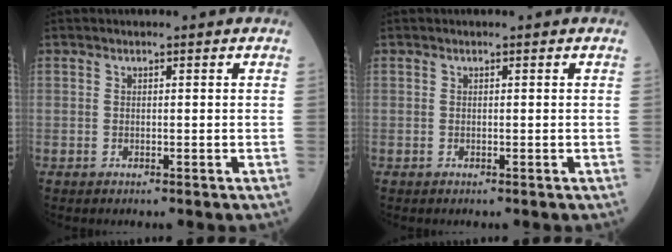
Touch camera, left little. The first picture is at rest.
{"total": 0.0}